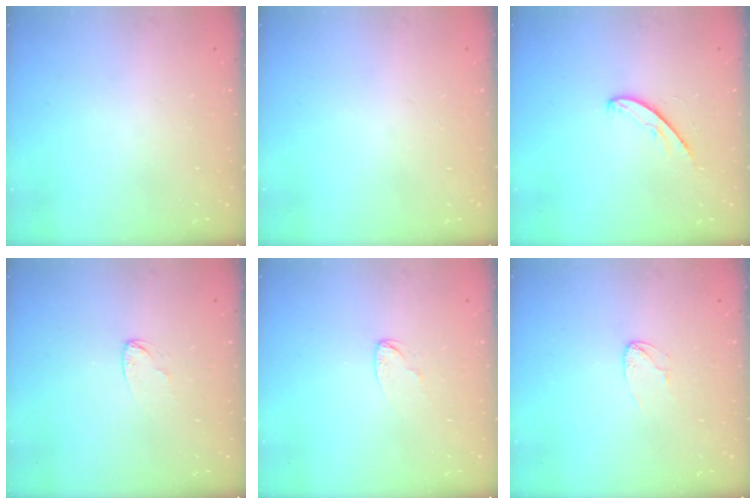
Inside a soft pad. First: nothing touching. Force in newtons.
{"total": 0.0}
{"total": 5.3, "press": 5.3, "slide": 0.5}
{"total": 2.4, "press": 2.4, "slide": 0.2}
{"total": 2.4, "press": 2.4, "slide": 0.2}
{"total": 3.9, "press": 3.9, "slide": 0.3}